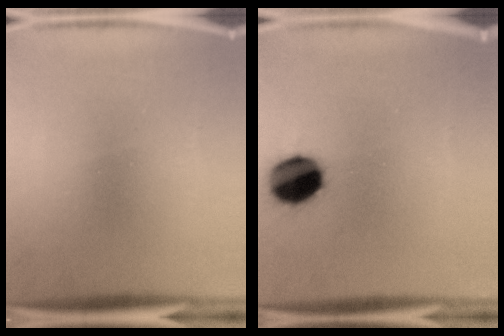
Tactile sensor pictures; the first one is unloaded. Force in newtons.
{"total": 11.5}